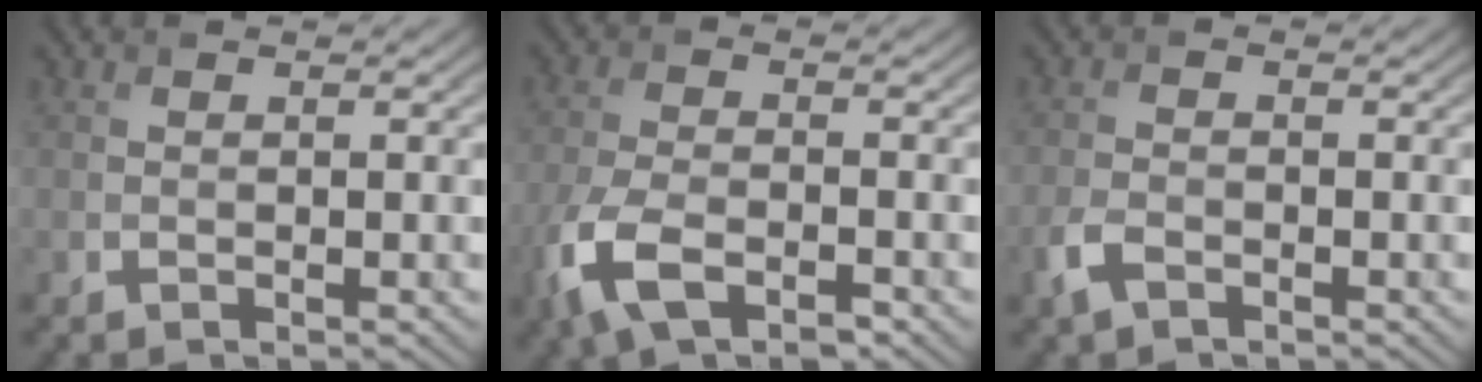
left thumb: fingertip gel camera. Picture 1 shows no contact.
{"total": 7.6, "force": [-4.0, 3.3, 5.5], "torque": [-0.130, -0.012, -0.087]}
{"total": 2.6, "force": [-1.7, 1.2, 1.6], "torque": [-0.043, -0.003, -0.040]}